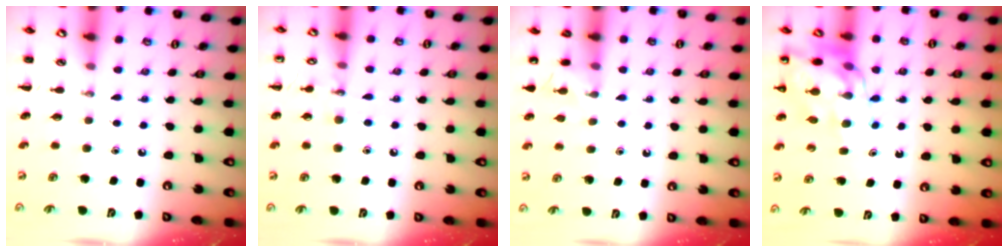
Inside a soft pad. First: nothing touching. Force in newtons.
{"total": 6.9, "press": 6.7, "slide": 1.7}
{"total": 5.8, "press": 5.5, "slide": 1.7}
{"total": 13.3, "press": 12.9, "slide": 3.3}